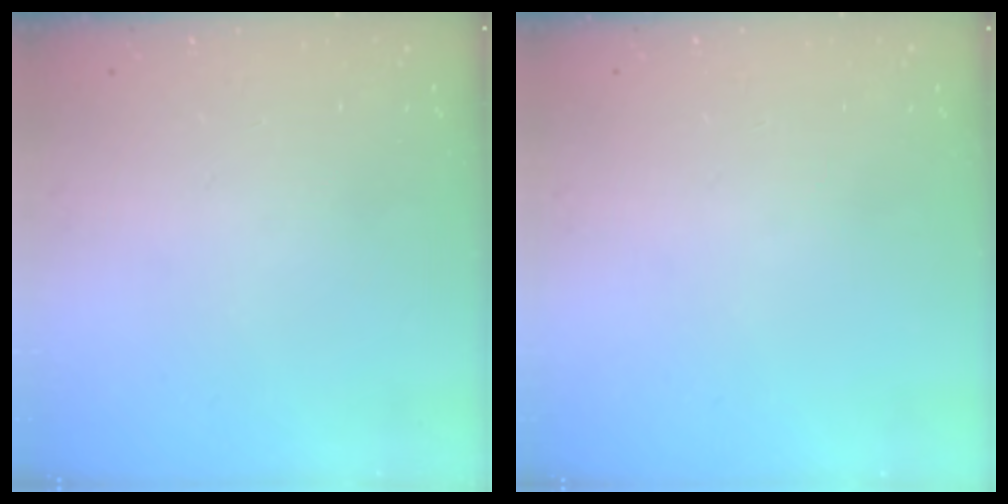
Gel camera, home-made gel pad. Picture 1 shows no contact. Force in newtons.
{"total": 0.0}